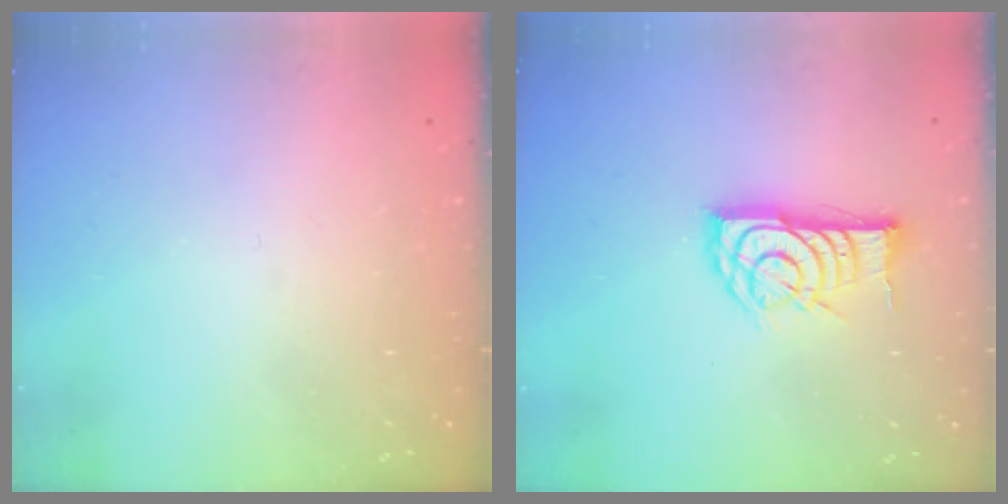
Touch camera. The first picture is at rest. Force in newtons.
{"total": 13.1, "press": 13.1, "slide": 0.5}